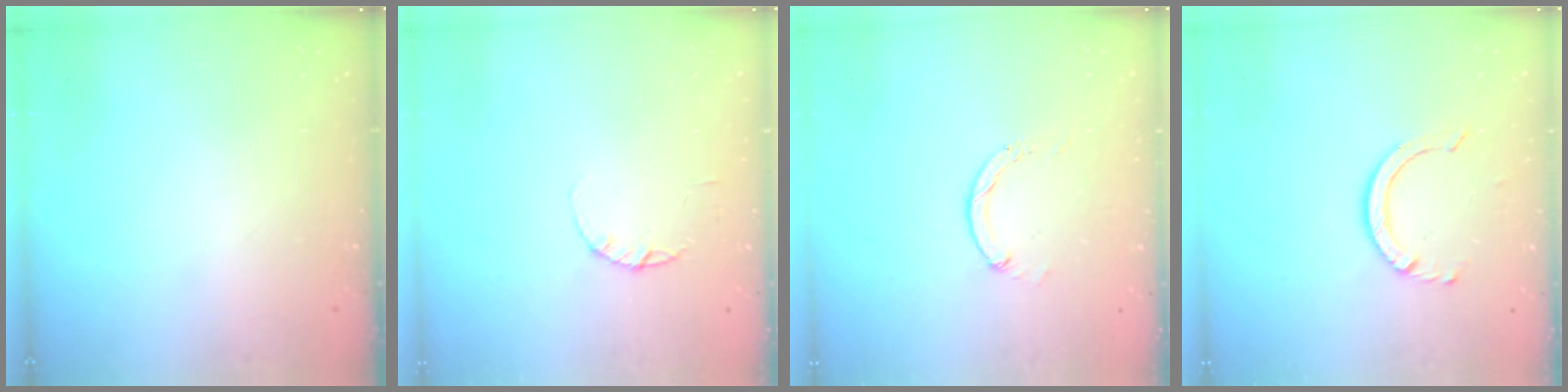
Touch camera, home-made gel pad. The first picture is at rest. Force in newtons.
{"total": 2.2, "press": 2.2, "slide": 0.4}
{"total": 0.0}
{"total": 7.3, "press": 7.3, "slide": 0.5}